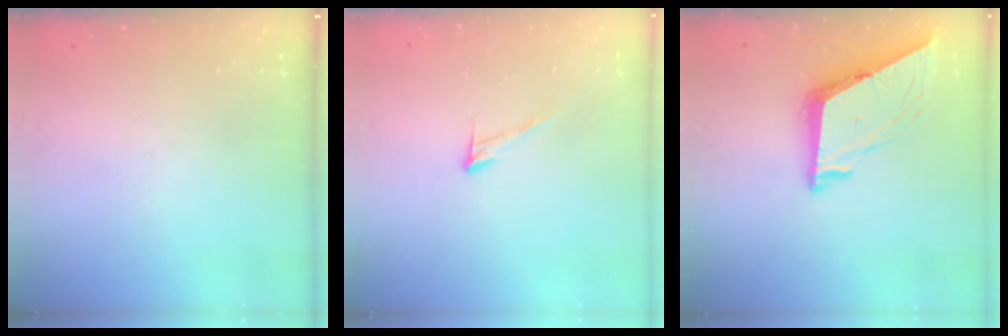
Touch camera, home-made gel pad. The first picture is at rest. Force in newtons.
{"total": 6.6, "press": 6.6, "slide": 0.3}
{"total": 8.4, "press": 8.4, "slide": 0.6}